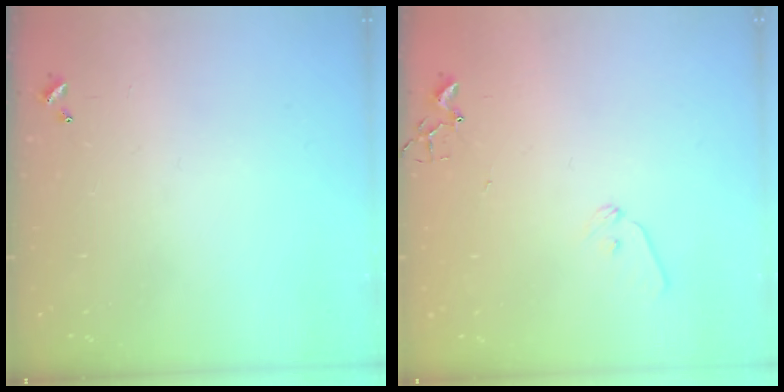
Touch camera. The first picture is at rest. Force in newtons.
{"total": 7.0, "press": 6.9, "slide": 0.8}